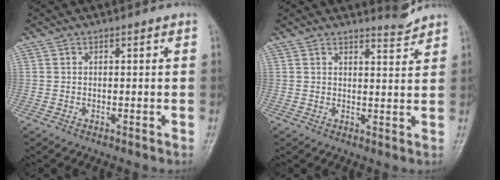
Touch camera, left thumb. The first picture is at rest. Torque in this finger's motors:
{"motor_torque": [0.12, -0.28, -0.36, -0.25, 0.03]}